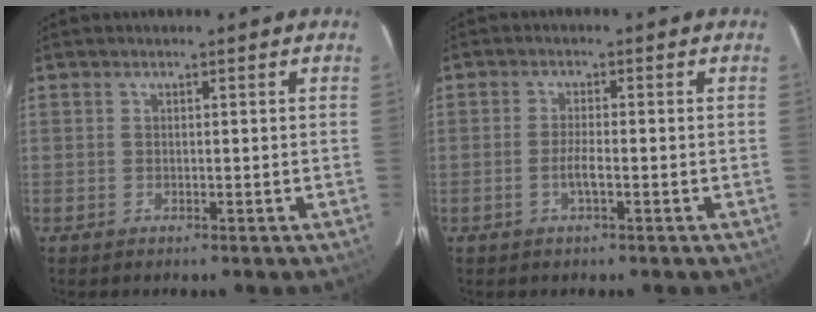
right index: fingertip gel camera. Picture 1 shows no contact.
{"total": 2.8, "force": [-1.1, 0.3, 2.6], "torque": [-0.052, -0.001, -0.021]}